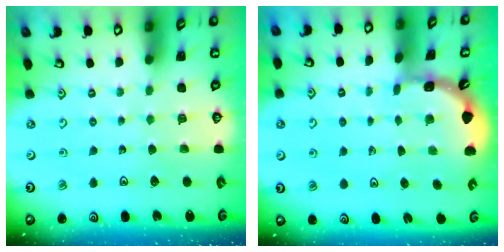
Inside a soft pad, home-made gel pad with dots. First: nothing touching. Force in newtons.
{"total": 1.6, "press": 1.6, "slide": 0.1}